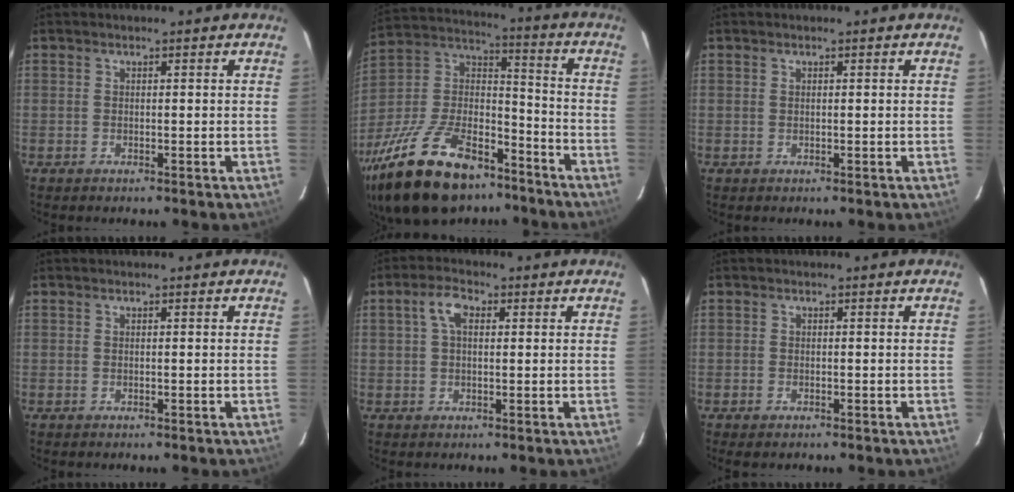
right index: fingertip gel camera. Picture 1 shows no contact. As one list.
[{"total": 30.6, "force": [-20.1, 14.7, 17.7], "torque": [-0.373, 0.001, -0.324]}, {"total": 0.0}, {"total": 0.0}, {"total": 4.2, "force": [1.1, 2.2, 3.4], "torque": [-0.065, 0.015, 0.021]}, {"total": 1.1, "force": [-0.8, 0.6, 0.5], "torque": [-0.009, -0.003, -0.016]}]